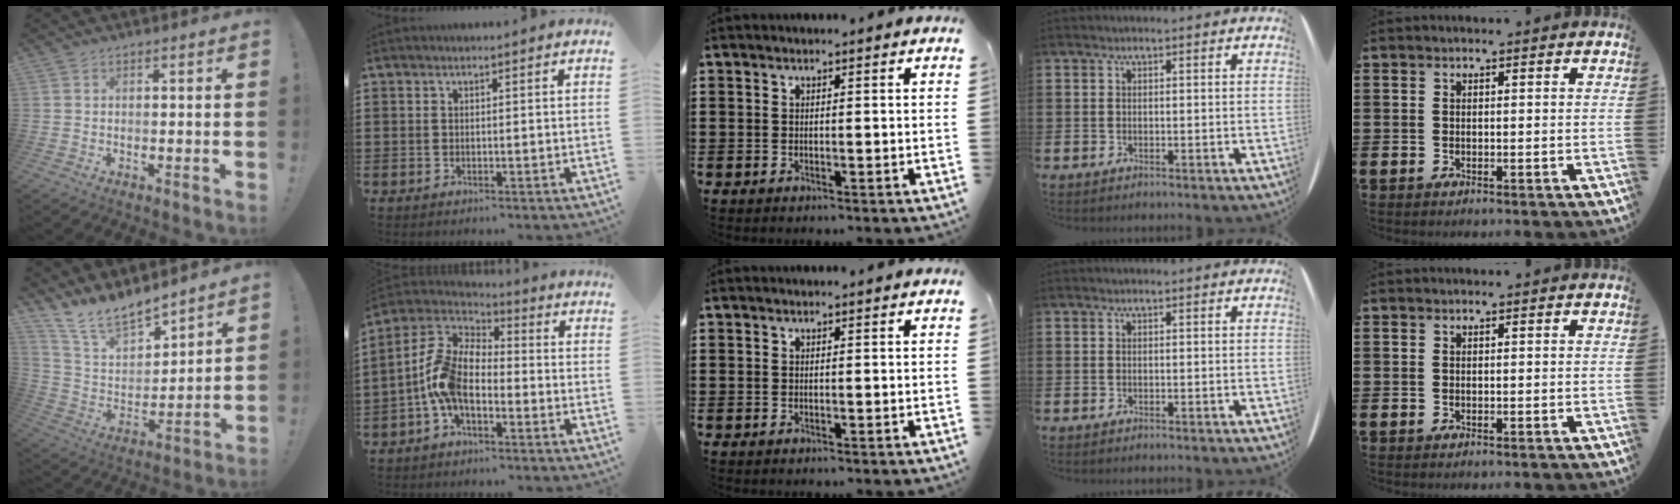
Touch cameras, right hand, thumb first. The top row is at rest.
{"thumb": {"total": 13.1, "force": [12.0, 3.8, 3.6], "torque": [-0.091, -0.094, 0.222]}, "index": {"total": 9.2, "force": [-1.6, 4.7, 7.7], "torque": [-0.199, -0.009, -0.041]}}